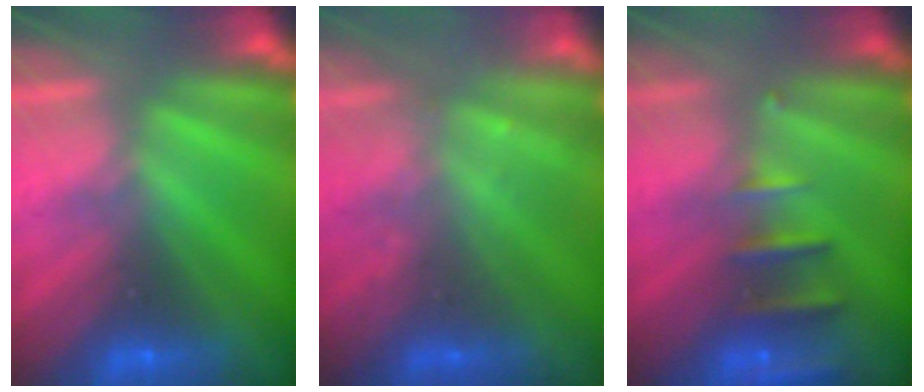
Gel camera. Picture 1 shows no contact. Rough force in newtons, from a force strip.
{"total": 2.2}
{"total": 2.4}